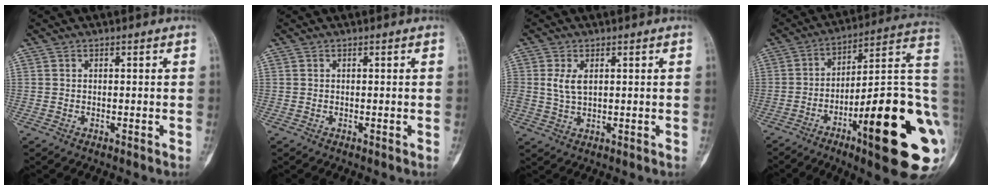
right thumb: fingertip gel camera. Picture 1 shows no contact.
{"total": 0.0}
{"total": 3.7, "force": [0.9, 1.9, 3.0], "torque": [-0.064, -0.001, 0.023]}
{"total": 27.9, "force": [-7.7, 6.5, 26.1], "torque": [-0.311, 0.018, -0.107]}